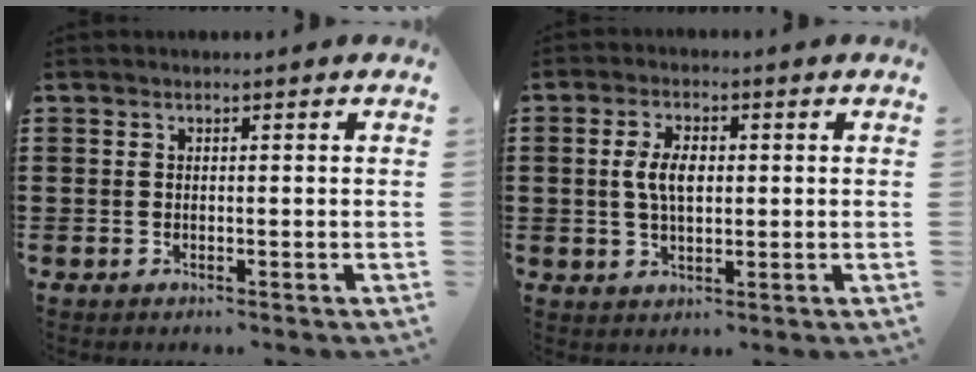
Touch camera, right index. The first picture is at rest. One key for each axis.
{"total": 4.9, "fx": 0.4, "fy": 2.5, "fz": 4.2, "tx": -0.092, "ty": 0.006, "tz": 0.003}